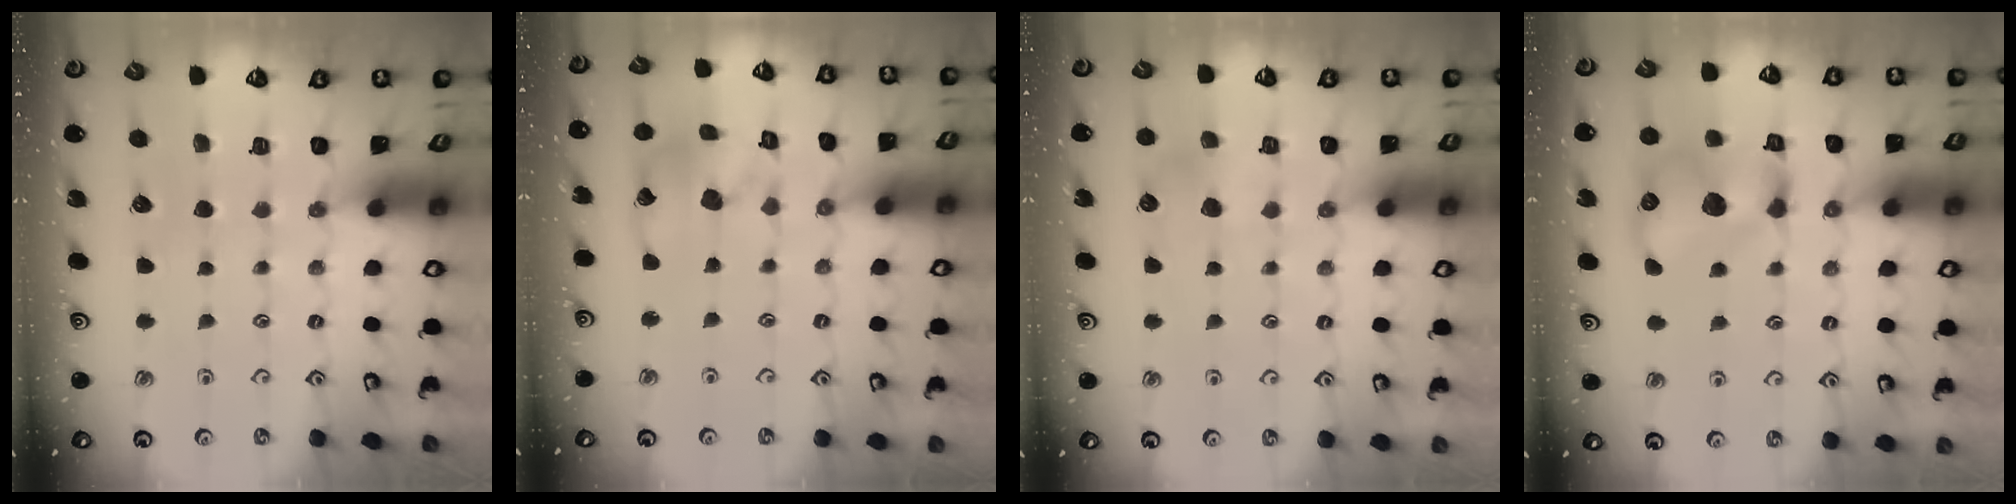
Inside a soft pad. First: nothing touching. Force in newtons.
{"total": 10.6, "press": 10.5, "slide": 1.5}
{"total": 4.6, "press": 4.4, "slide": 1.3}
{"total": 13.3, "press": 13.3, "slide": 0.9}